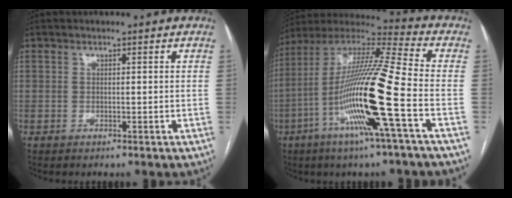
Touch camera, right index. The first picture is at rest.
{"total": 20.1, "force": [-6.1, -0.4, 19.2], "torque": [-0.387, -0.017, -0.128]}